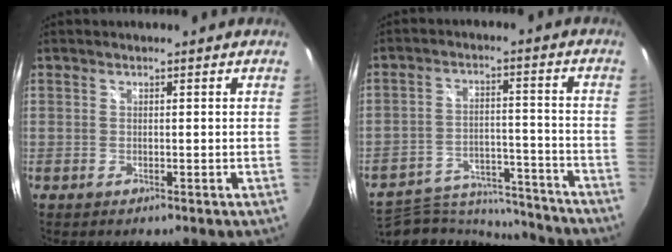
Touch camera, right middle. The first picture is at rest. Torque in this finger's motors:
{"motor_torque": [-1.02, -1.11, -0.17, -0.06]}